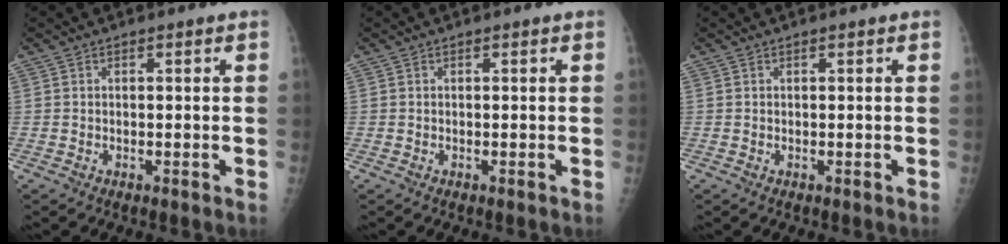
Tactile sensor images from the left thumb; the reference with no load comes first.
{"total": 0.0}
{"total": 0.0}